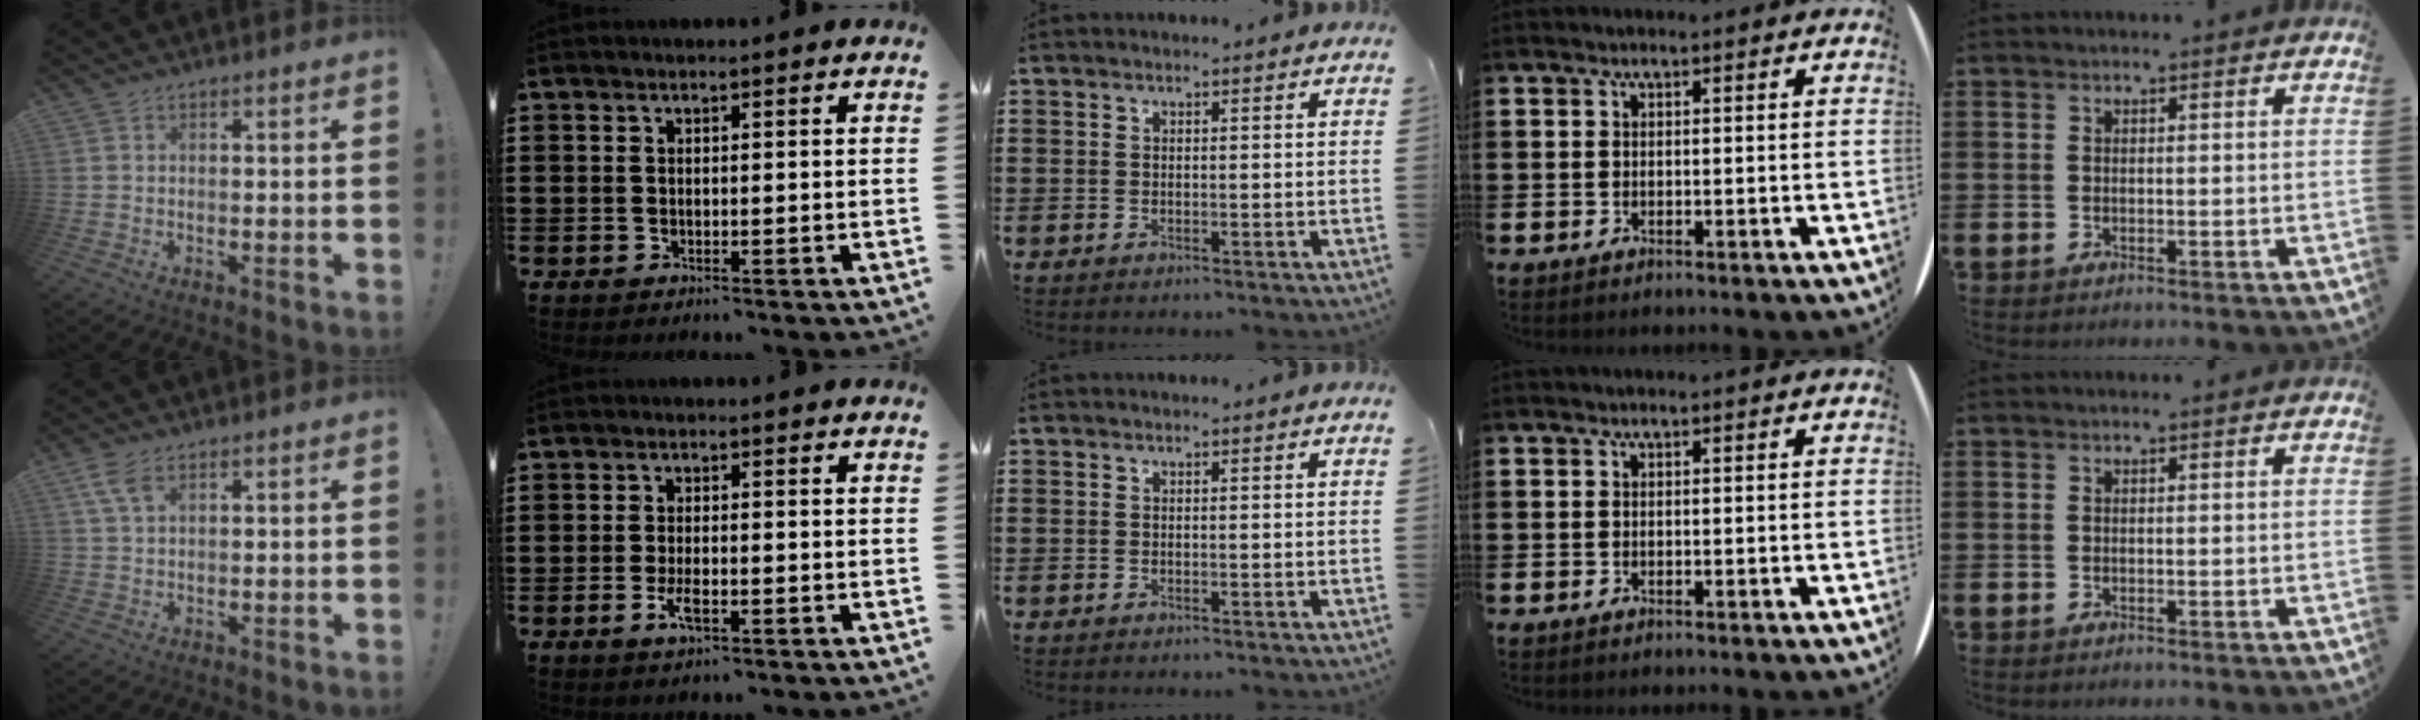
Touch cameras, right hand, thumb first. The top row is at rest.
{"thumb": {"total": 5.2, "force": [2.7, 2.3, 3.7], "torque": [-0.072, -0.006, 0.052]}, "index": {"total": 3.1, "force": [-1.2, 1.0, 2.6], "torque": [-0.059, -0.005, -0.025]}}